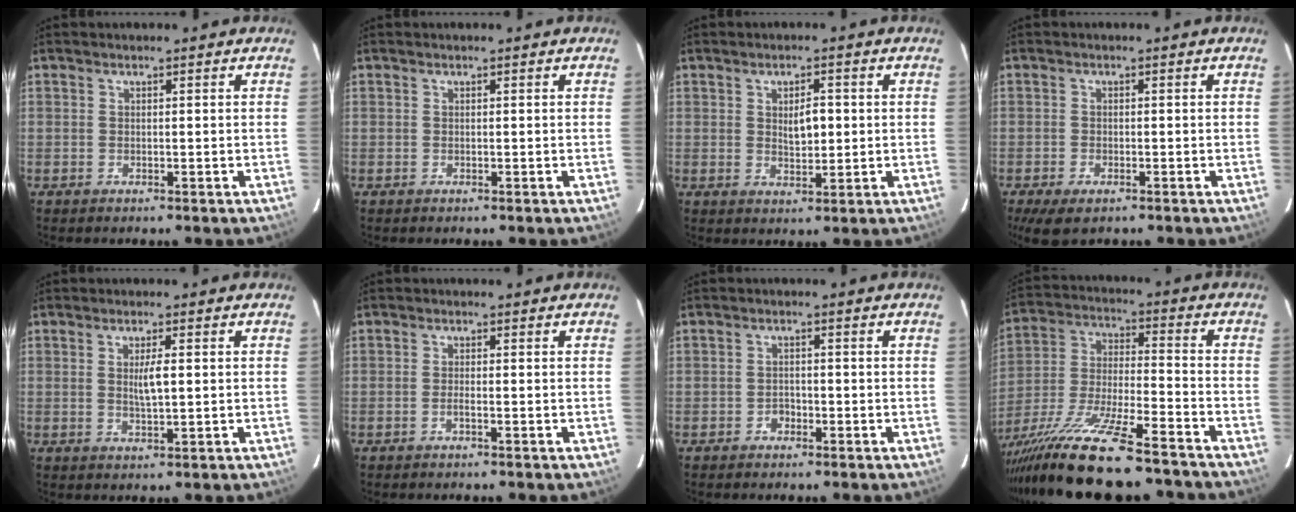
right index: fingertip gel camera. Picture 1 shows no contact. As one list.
[{"total": 0.0}, {"total": 4.0, "force": [0.5, 1.6, 3.6], "torque": [-0.062, 0.000, 0.013]}, {"total": 5.3, "force": [-3.5, 2.2, 3.2], "torque": [-0.059, -0.010, -0.057]}, {"total": 3.4, "force": [0.3, 0.5, 3.3], "torque": [-0.060, -0.002, 0.006]}, {"total": 1.1, "force": [-0.5, 0.1, 0.9], "torque": [-0.020, 0.001, -0.011]}, {"total": 1.7, "force": [-0.9, 1.1, 0.8], "torque": [-0.011, 0.006, -0.016]}, {"total": 21.7, "force": [-17.2, 2.3, 12.9], "torque": [-0.252, -0.032, -0.302]}]